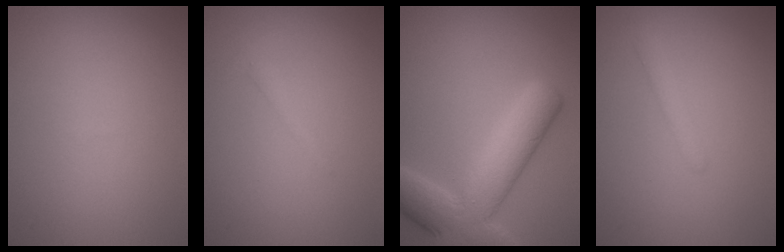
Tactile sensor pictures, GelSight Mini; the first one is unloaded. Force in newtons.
{"total": 0.9, "press": 0.9, "slide": 0.1}
{"total": 8.2, "press": 8.2, "slide": 0.4}
{"total": 1.4, "press": 1.4, "slide": 0.0}